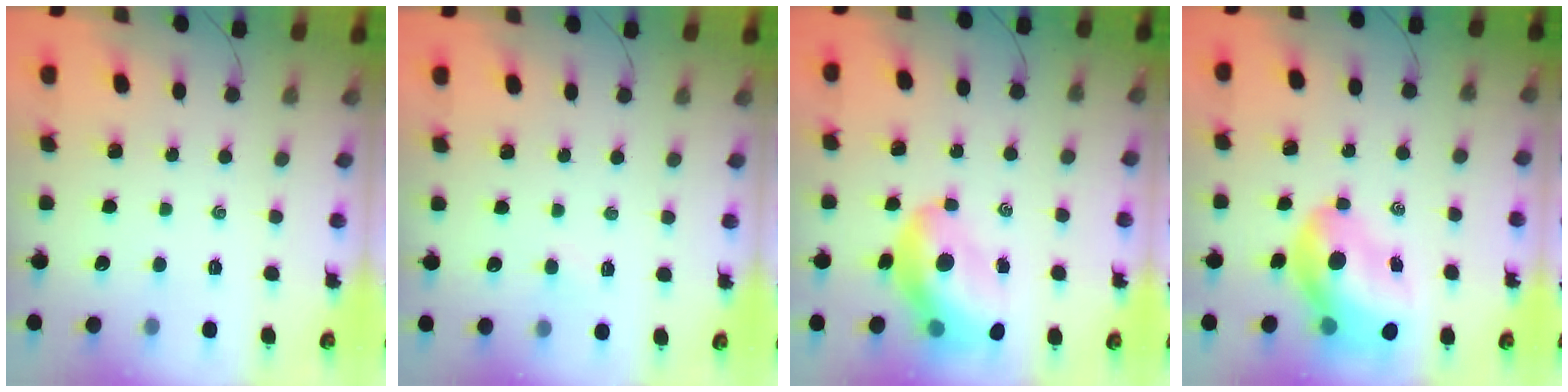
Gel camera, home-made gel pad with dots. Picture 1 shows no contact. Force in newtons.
{"total": 2.5, "press": 2.3, "slide": 0.8}
{"total": 13.4, "press": 12.8, "slide": 3.9}
{"total": 13.4, "press": 12.8, "slide": 3.9}